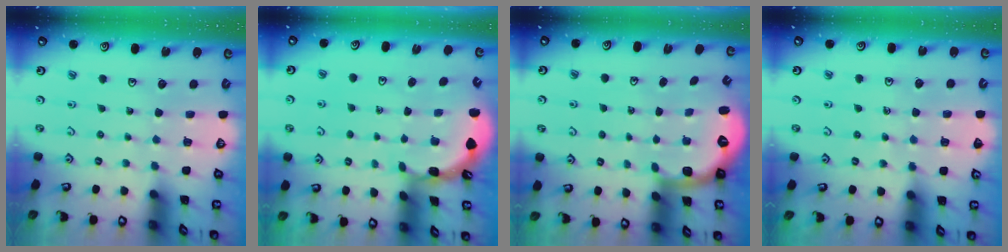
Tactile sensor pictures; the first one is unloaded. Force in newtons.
{"total": 1.9, "press": 1.9, "slide": 0.1}
{"total": 2.5, "press": 2.0, "slide": 1.6}
{"total": 4.9, "press": 4.7, "slide": 1.2}